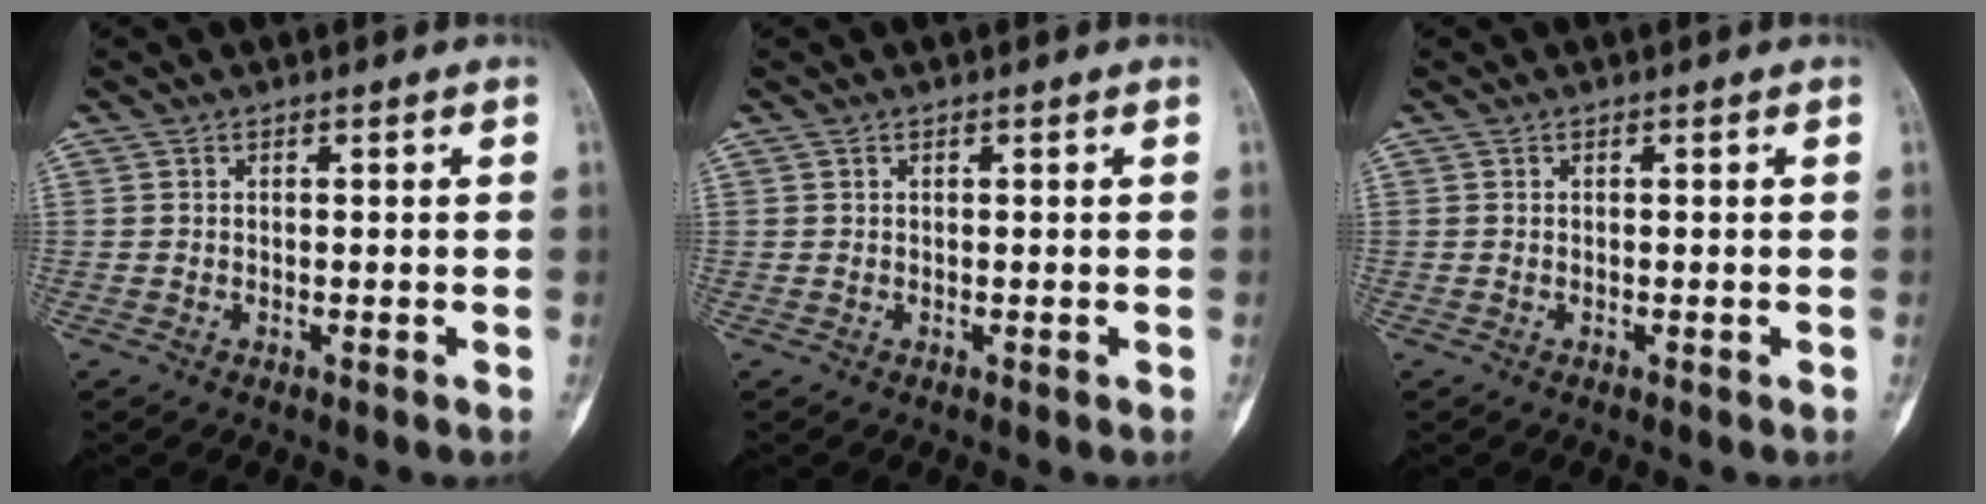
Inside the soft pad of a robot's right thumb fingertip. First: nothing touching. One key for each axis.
{"total": 0.0}
{"total": 0.0}